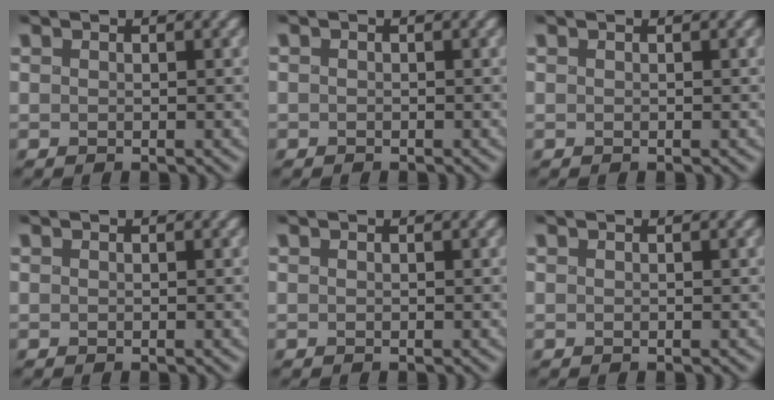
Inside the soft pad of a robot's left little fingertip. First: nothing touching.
{"total": 0.7, "force": [-0.5, 0.5, 0.1], "torque": [-0.003, -0.004, -0.013]}
{"total": 0.0}
{"total": 0.0}
{"total": 0.0}
{"total": 0.0}